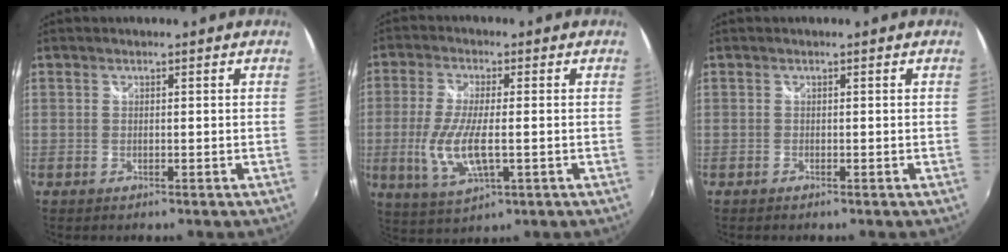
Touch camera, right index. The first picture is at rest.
{"total": 10.1, "force": [-1.9, 3.2, 9.4], "torque": [-0.196, -0.017, -0.031]}
{"total": 0.0}